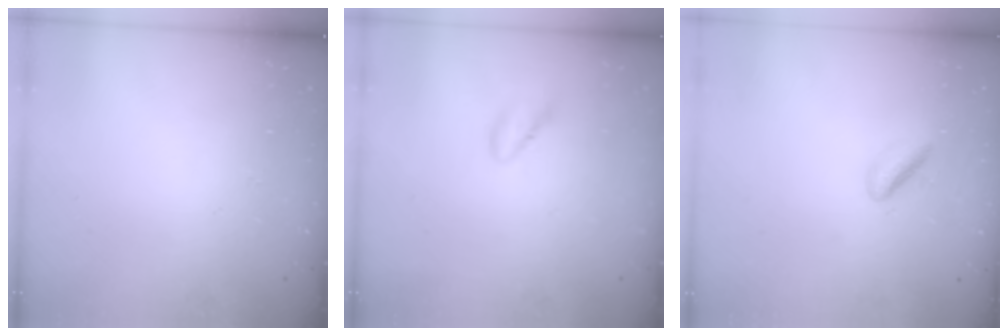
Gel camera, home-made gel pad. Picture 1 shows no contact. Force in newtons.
{"total": 0.0}
{"total": 3.4, "press": 3.4, "slide": 0.2}